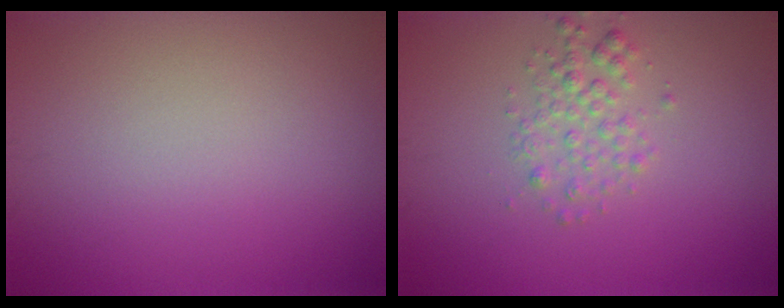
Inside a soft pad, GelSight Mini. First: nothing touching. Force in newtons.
{"total": 2.1, "press": 2.1, "slide": 0.1}